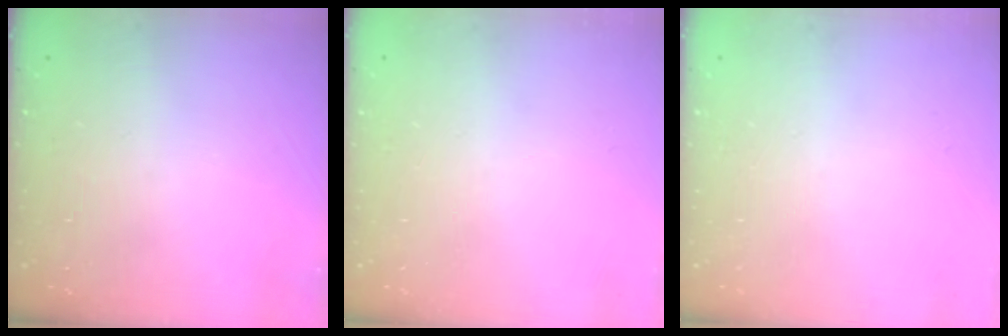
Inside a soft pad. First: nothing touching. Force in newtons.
{"total": 0.0}
{"total": 0.0}